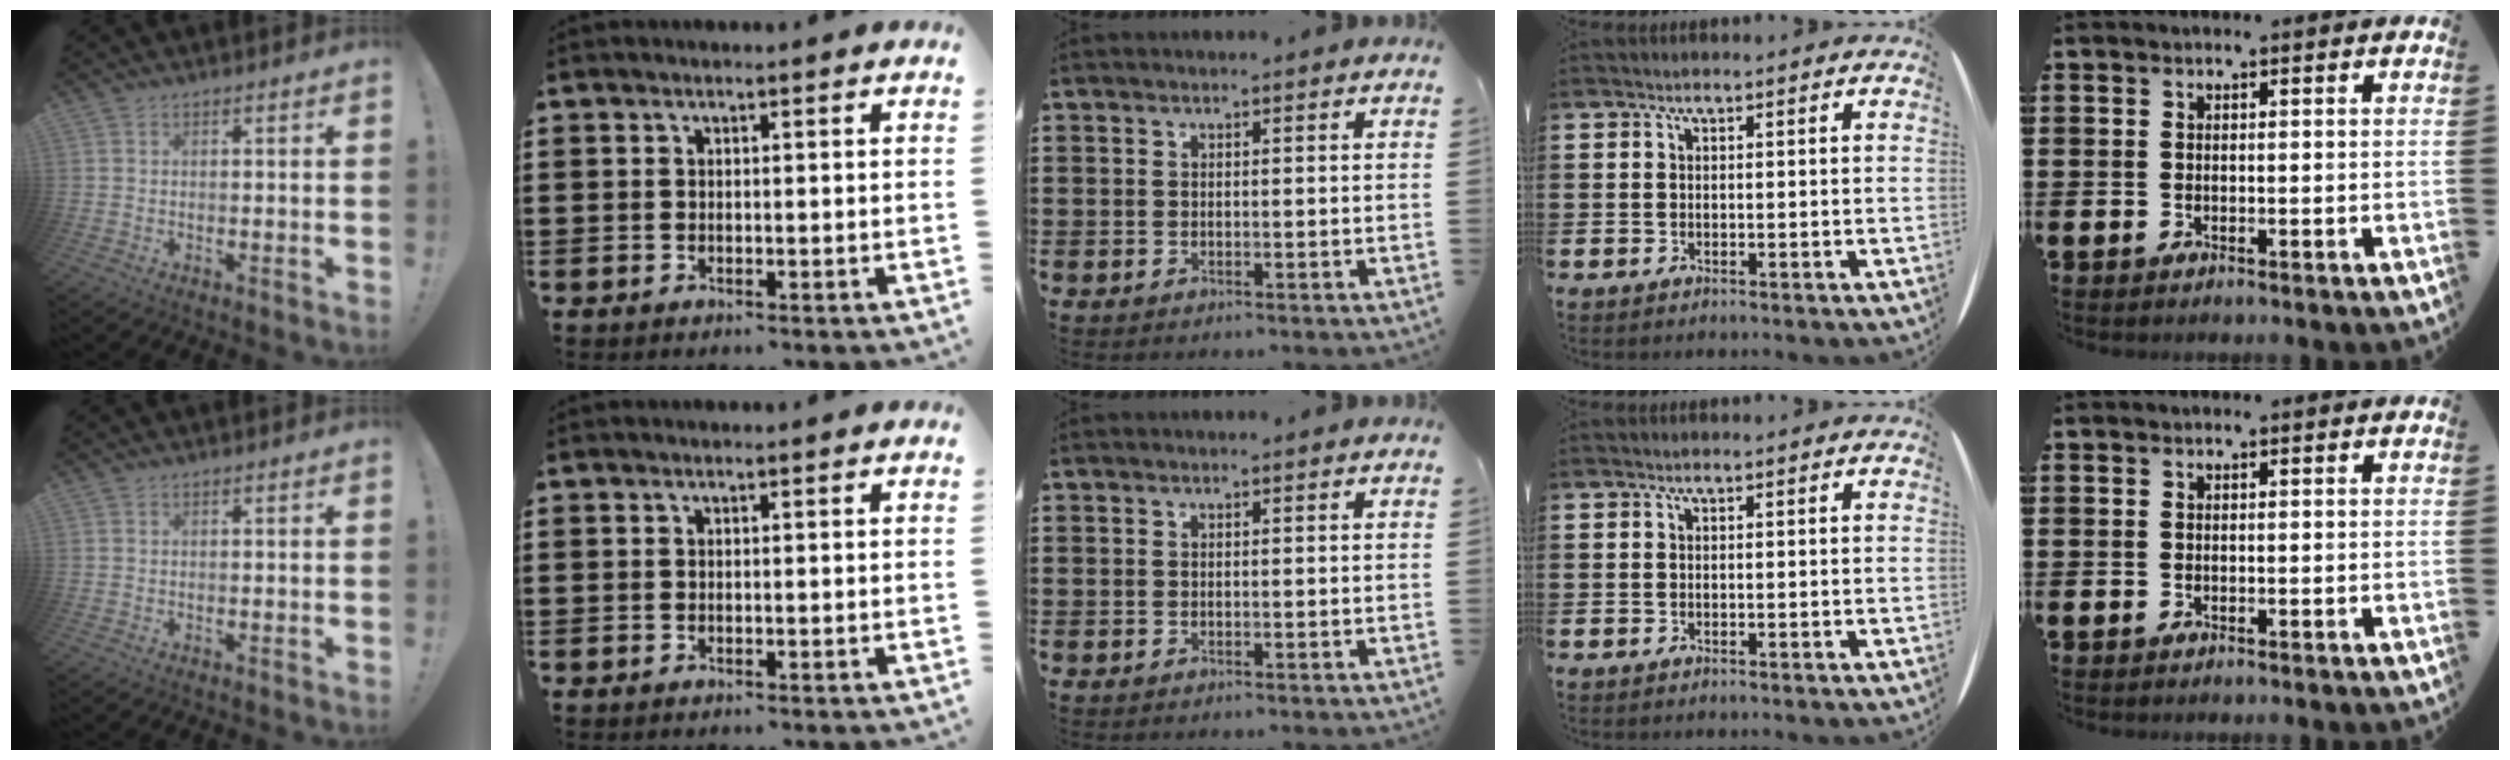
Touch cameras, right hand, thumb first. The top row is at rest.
{}